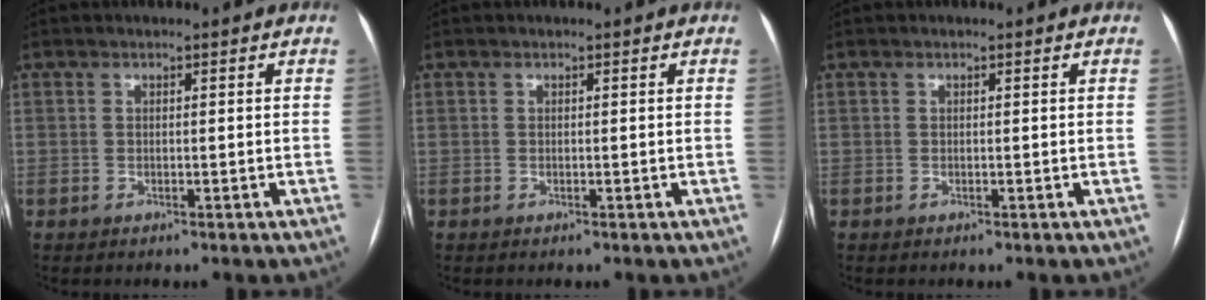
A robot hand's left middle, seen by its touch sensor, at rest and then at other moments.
{"total": 0.0}
{"total": 0.0}